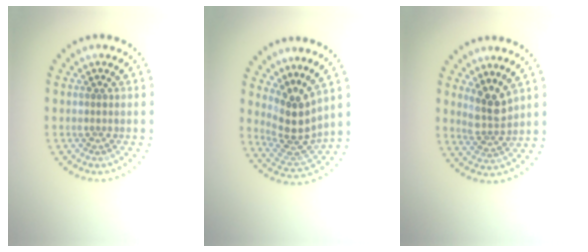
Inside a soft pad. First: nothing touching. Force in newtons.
{"total": 4.0, "press": 2.9, "slide": 2.8}
{"total": 2.9, "press": 2.4, "slide": 1.6}